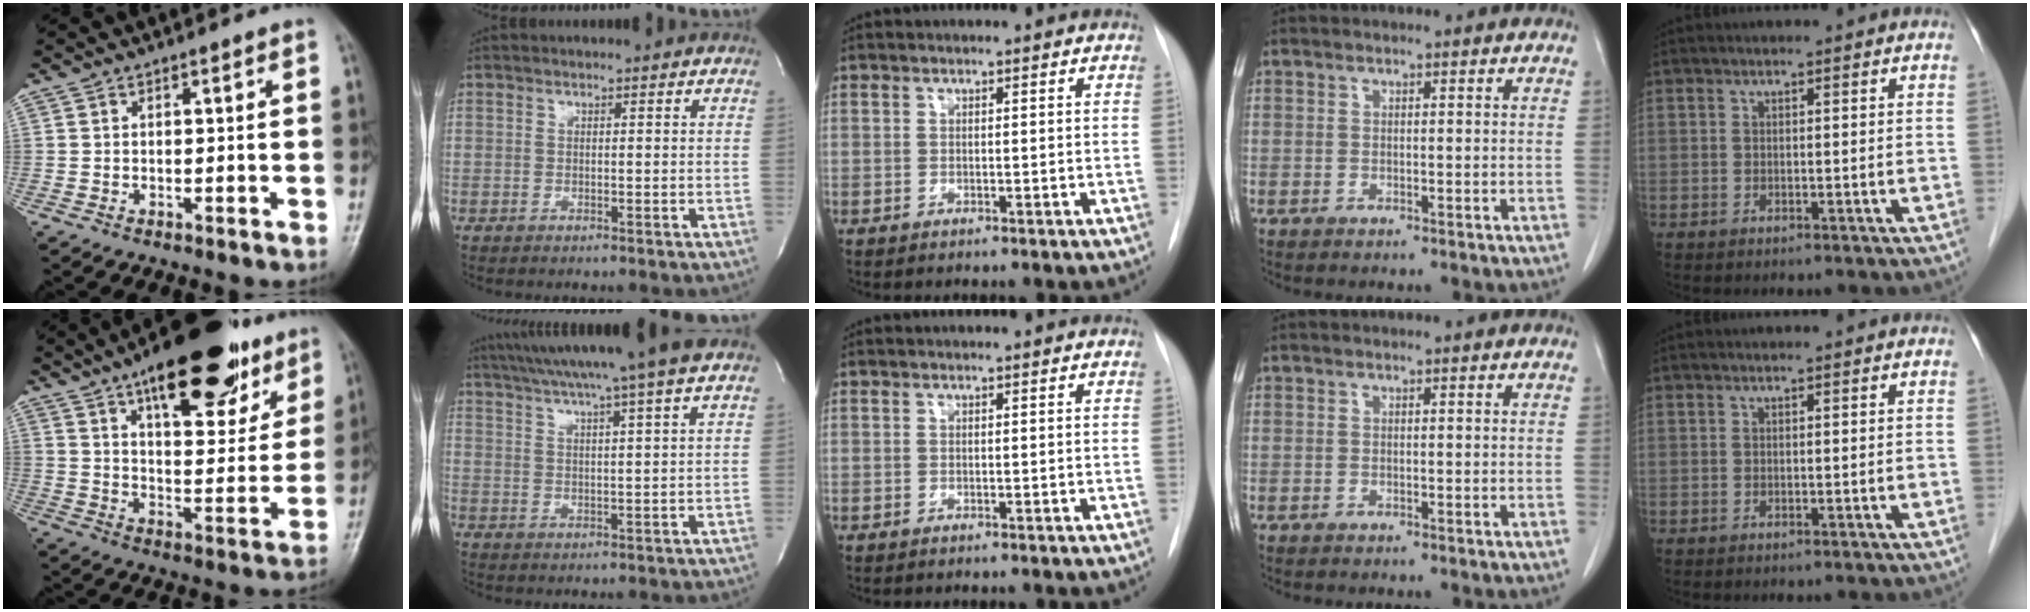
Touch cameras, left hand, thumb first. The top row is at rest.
{"thumb": {"total": 23.3, "force": [14.3, 9.6, 15.7], "torque": [-0.183, -0.042, 0.214]}, "index": {"total": 15.0, "force": [12.2, -1.7, 8.5], "torque": [-0.150, 0.007, 0.170]}}